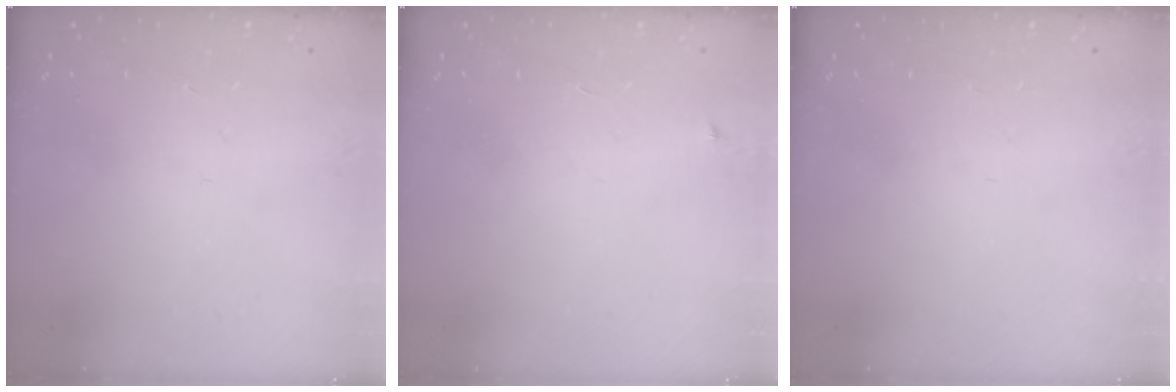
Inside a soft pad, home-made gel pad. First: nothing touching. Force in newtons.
{"total": 2.5, "press": 2.4, "slide": 0.4}
{"total": 0.0}